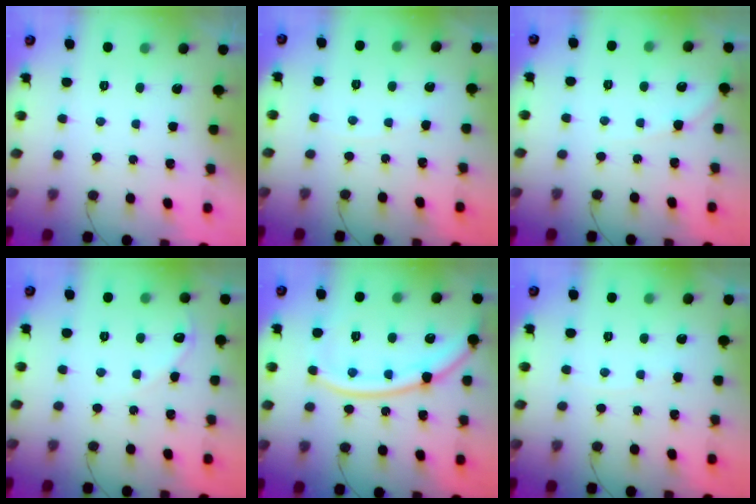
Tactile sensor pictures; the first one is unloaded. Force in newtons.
{"total": 1.5, "press": 1.4, "slide": 0.3}
{"total": 6.2, "press": 6.2, "slide": 0.5}
{"total": 5.2, "press": 5.2, "slide": 0.6}
{"total": 16.5, "press": 16.5, "slide": 1.5}
{"total": 1.5, "press": 1.4, "slide": 0.3}